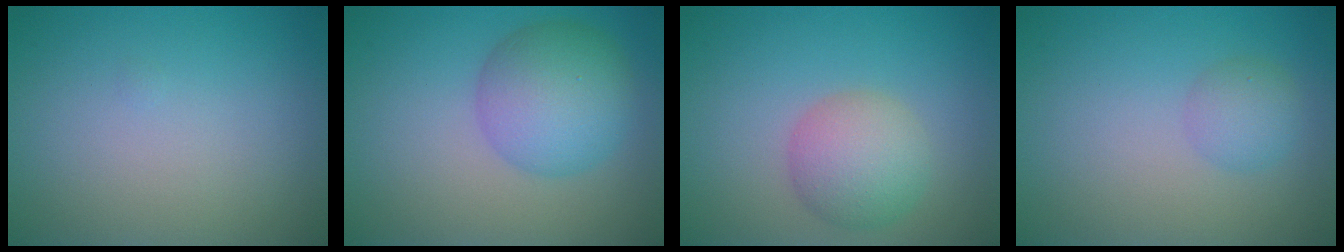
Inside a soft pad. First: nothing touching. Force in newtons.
{"total": 5.9, "press": 5.9, "slide": 0.1}
{"total": 4.2, "press": 4.2, "slide": 0.2}
{"total": 1.9, "press": 1.9, "slide": 0.0}